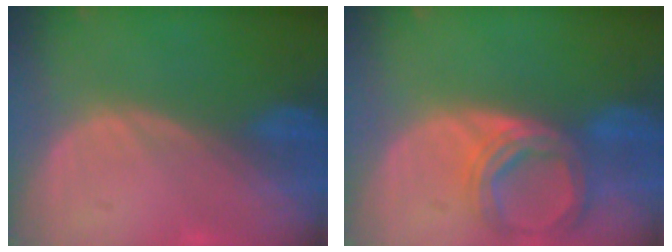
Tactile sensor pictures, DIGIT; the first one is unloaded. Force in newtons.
{"total": 7.0, "press": 6.5, "slide": 2.7}